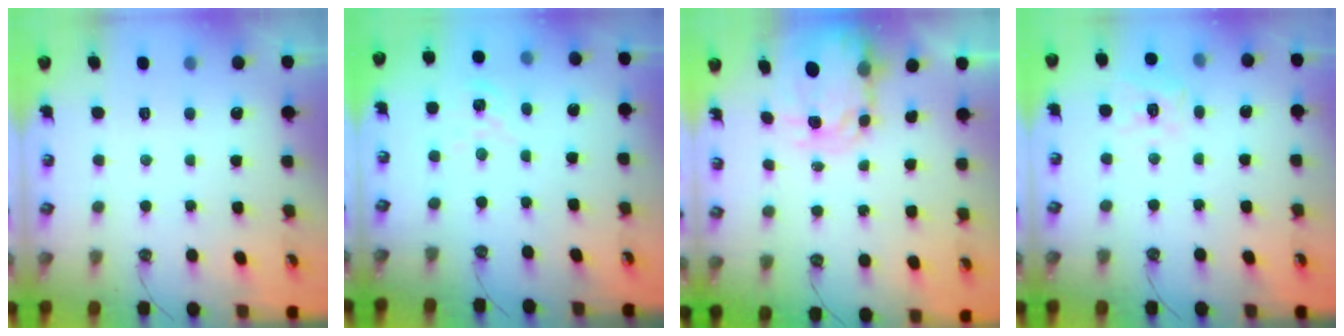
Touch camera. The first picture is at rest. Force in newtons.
{"total": 1.3, "press": 1.3, "slide": 0.2}
{"total": 5.5, "press": 5.5, "slide": 0.7}
{"total": 11.1, "press": 11.1, "slide": 1.1}